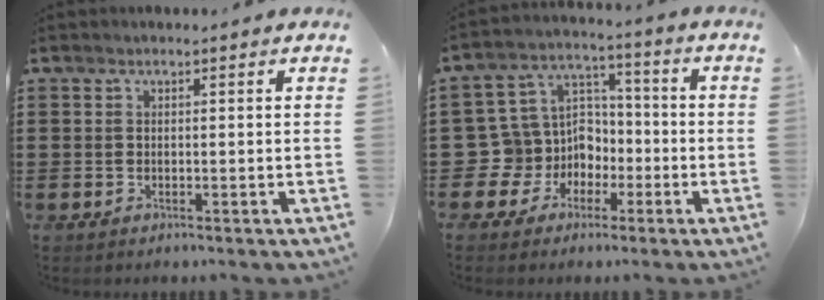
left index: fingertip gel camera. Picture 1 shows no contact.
{"total": 9.0, "force": [-1.7, 8.6, 2.0], "torque": [-0.093, -0.005, -0.028]}